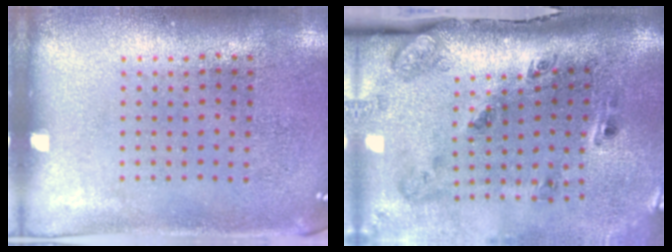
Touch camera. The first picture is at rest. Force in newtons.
{"total": 3.2, "press": 2.0, "slide": 2.5}